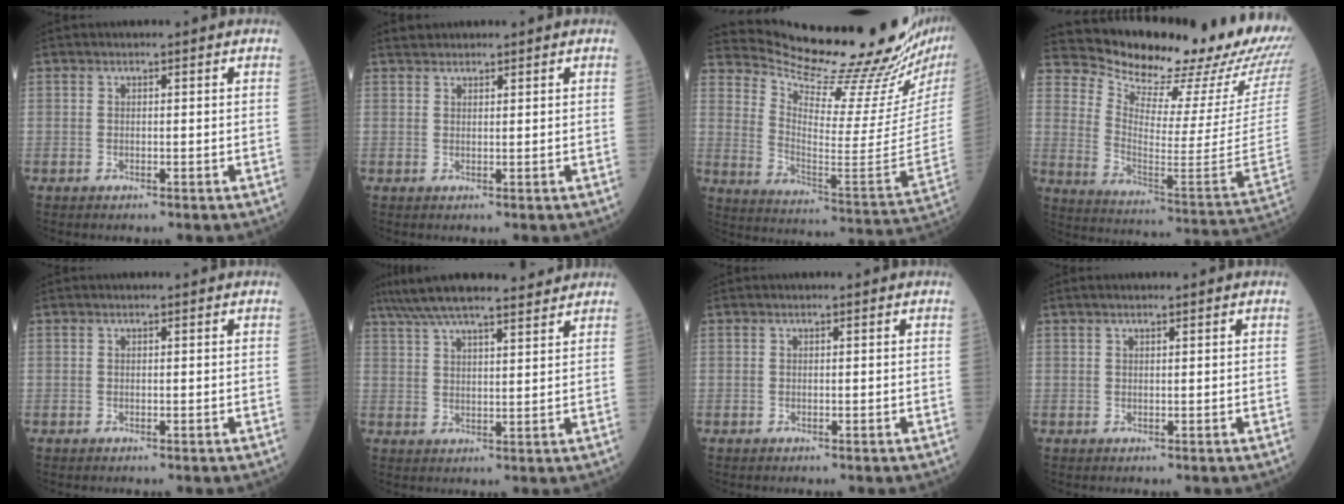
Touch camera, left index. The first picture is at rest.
{"total": 1.2, "force": [1.1, 0.3, 0.0], "torque": [-0.008, 0.009, 0.024]}
{"total": 24.0, "force": [21.9, -0.3, 9.8], "torque": [-0.171, -0.124, 0.305]}
{"total": 25.1, "force": [23.5, 2.0, 8.4], "torque": [-0.155, -0.138, 0.305]}
{"total": 0.0}
{"total": 16.3, "force": [14.1, 2.5, 7.7], "torque": [-0.147, 0.033, 0.217]}
{"total": 0.0}
{"total": 1.0, "force": [0.7, 0.0, 0.8], "torque": [-0.015, 0.010, 0.013]}